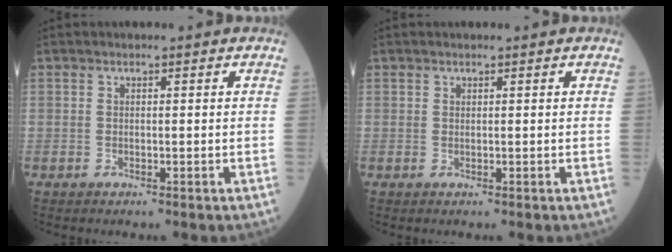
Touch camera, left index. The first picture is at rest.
{"total": 0.0}